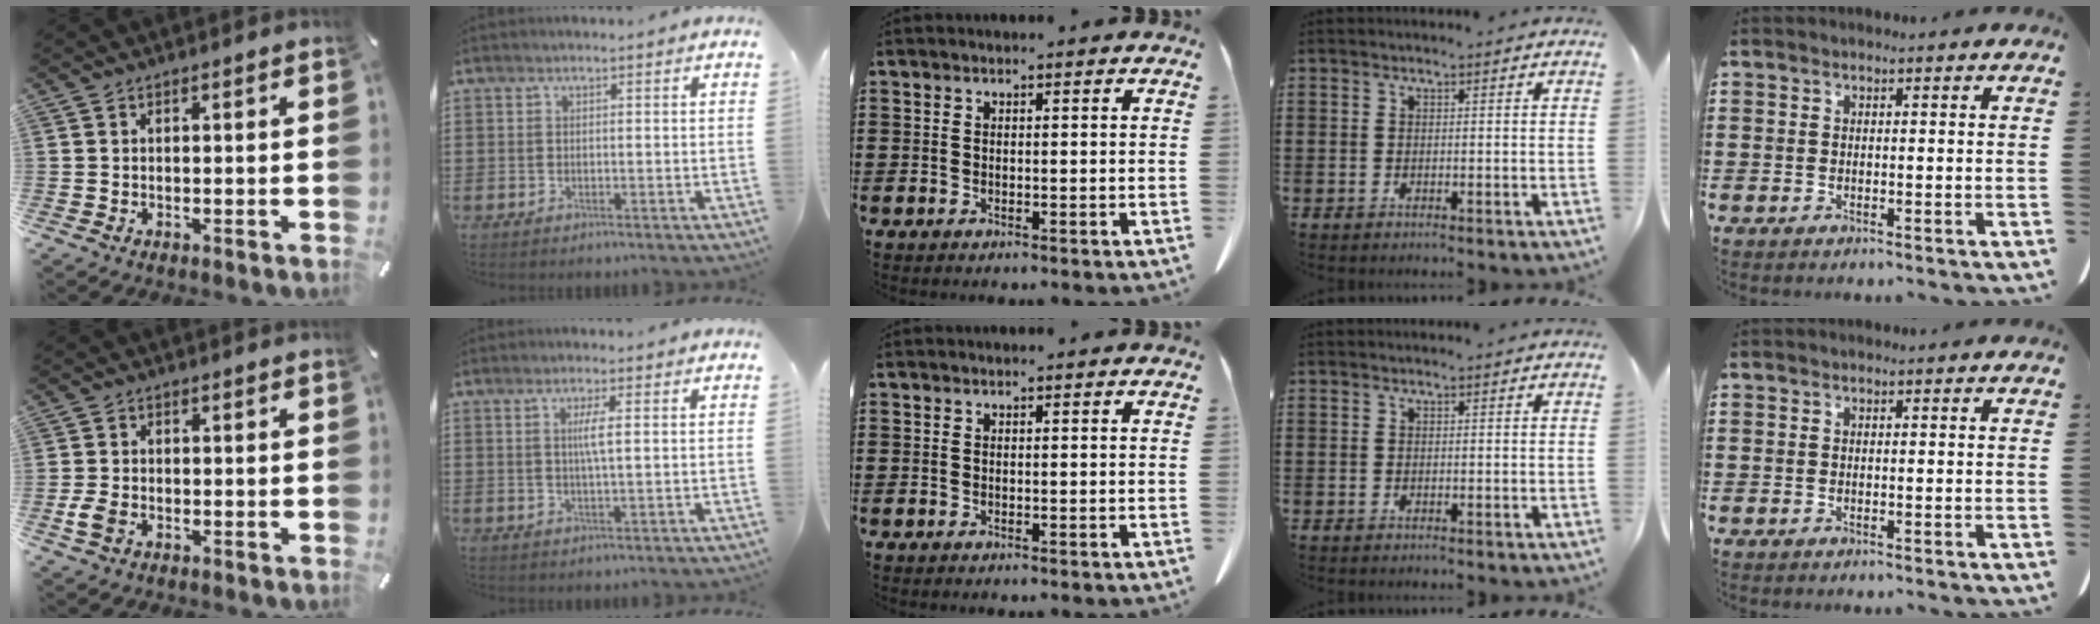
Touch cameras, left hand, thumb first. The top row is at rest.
{"thumb": {"total": 3.6, "force": [-1.4, 2.2, 2.4], "torque": [-0.058, 0.000, -0.029]}, "index": {"total": 3.0, "force": [0.5, 0.2, 2.9], "torque": [-0.060, -0.002, 0.006]}}